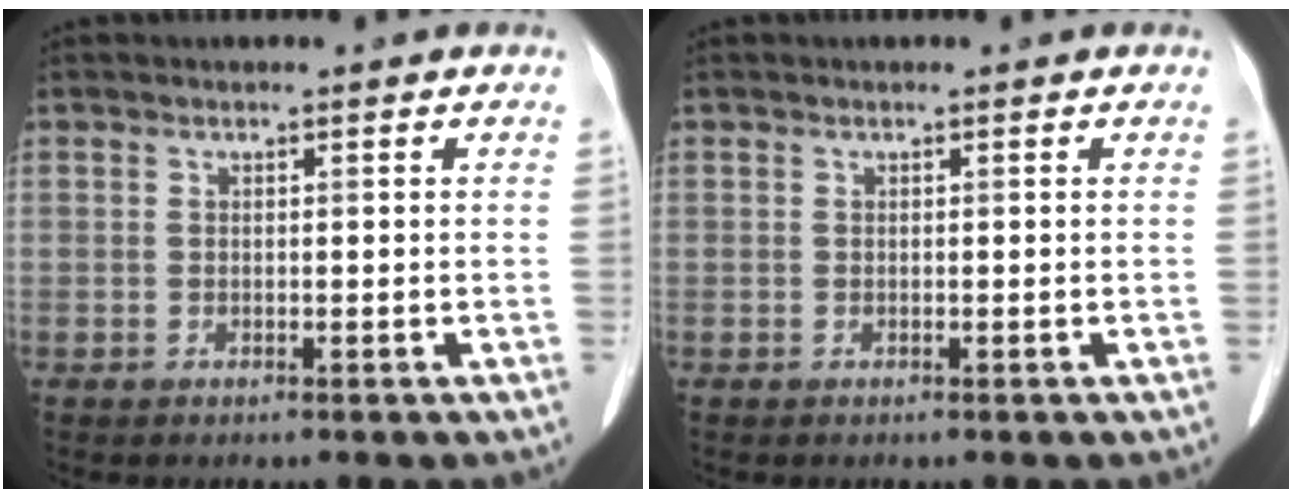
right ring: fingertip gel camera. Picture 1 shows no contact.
{"total": 0.0}